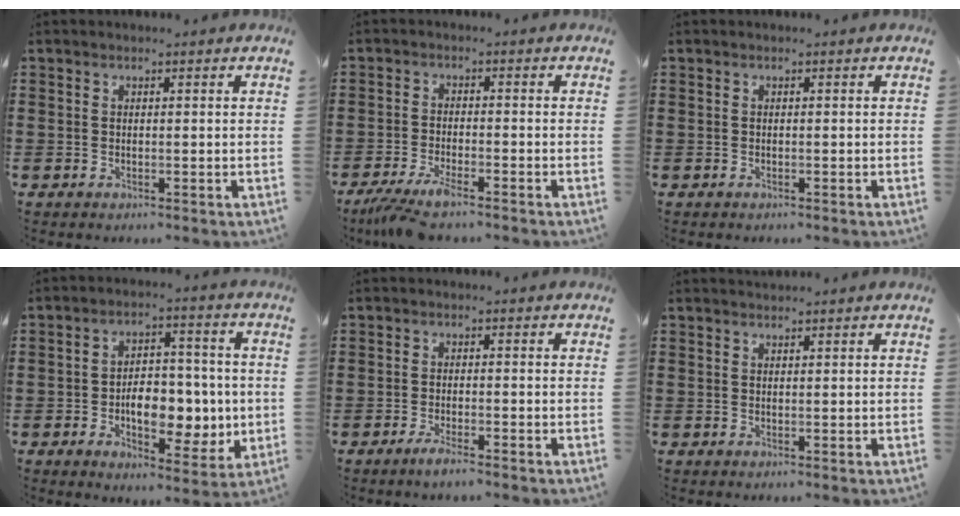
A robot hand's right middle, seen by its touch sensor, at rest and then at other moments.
{"total": 4.7, "force": [-3.9, 0.1, 2.6], "torque": [-0.063, -0.017, -0.076]}
{"total": 0.0}
{"total": 7.7, "force": [-1.6, 4.6, 5.9], "torque": [-0.084, 0.003, -0.032]}
{"total": 2.2, "force": [-1.7, 0.1, 1.5], "torque": [-0.025, 0.000, -0.030]}
{"total": 0.7, "force": [0.7, 0.1, 0.0], "torque": [-0.002, 0.000, 0.013]}